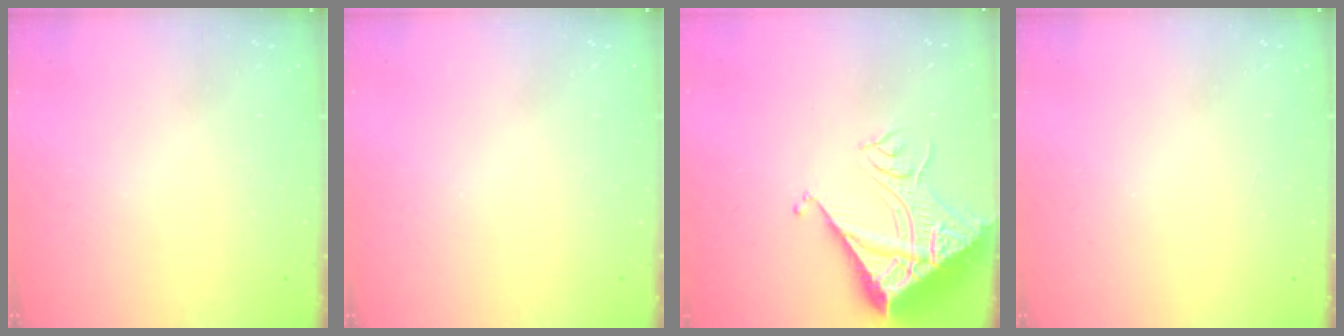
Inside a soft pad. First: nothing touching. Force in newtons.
{"total": 0.0}
{"total": 11.1, "press": 11.1, "slide": 1.0}
{"total": 1.6, "press": 1.6, "slide": 0.1}